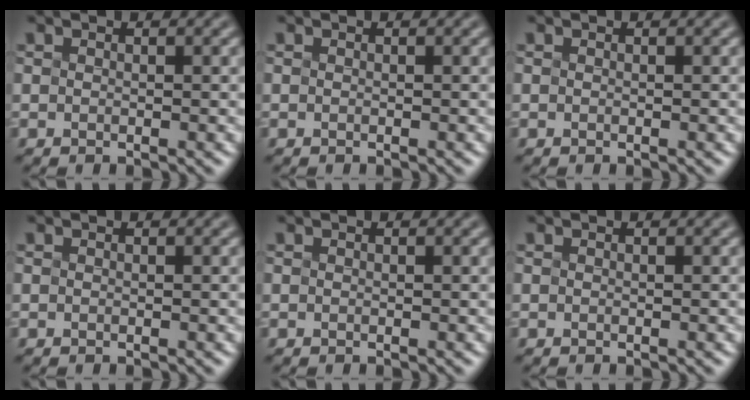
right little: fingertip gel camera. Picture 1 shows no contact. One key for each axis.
{"total": 0.0}
{"total": 0.0}
{"total": 0.0}
{"total": 0.0}
{"total": 0.0}